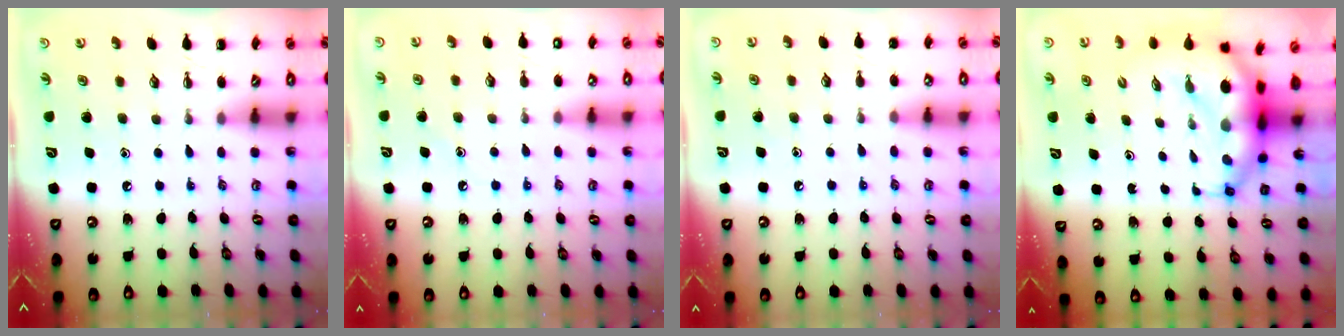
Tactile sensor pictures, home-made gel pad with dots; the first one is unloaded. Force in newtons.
{"total": 7.8, "press": 7.5, "slide": 2.2}
{"total": 6.2, "press": 6.0, "slide": 1.8}
{"total": 8.5, "press": 8.3, "slide": 2.1}